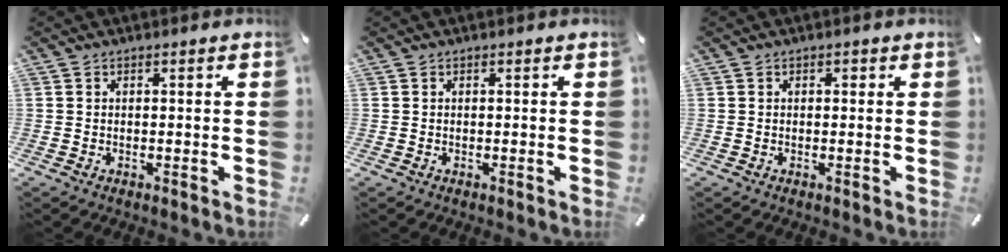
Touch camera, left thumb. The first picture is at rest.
{"total": 0.0}
{"total": 0.6, "force": [0.2, 0.6, 0.3], "torque": [-0.006, 0.004, 0.002]}